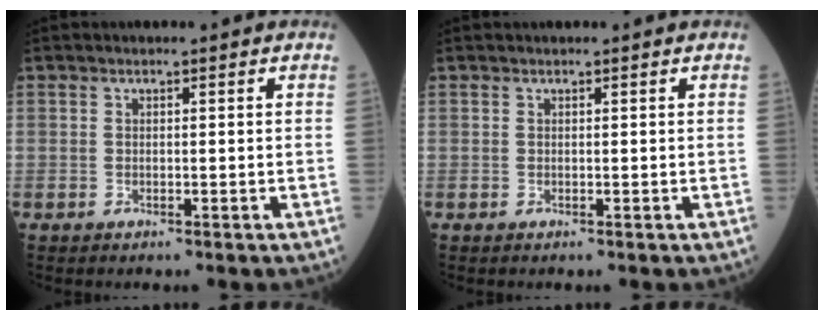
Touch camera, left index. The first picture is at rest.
{"total": 0.0}